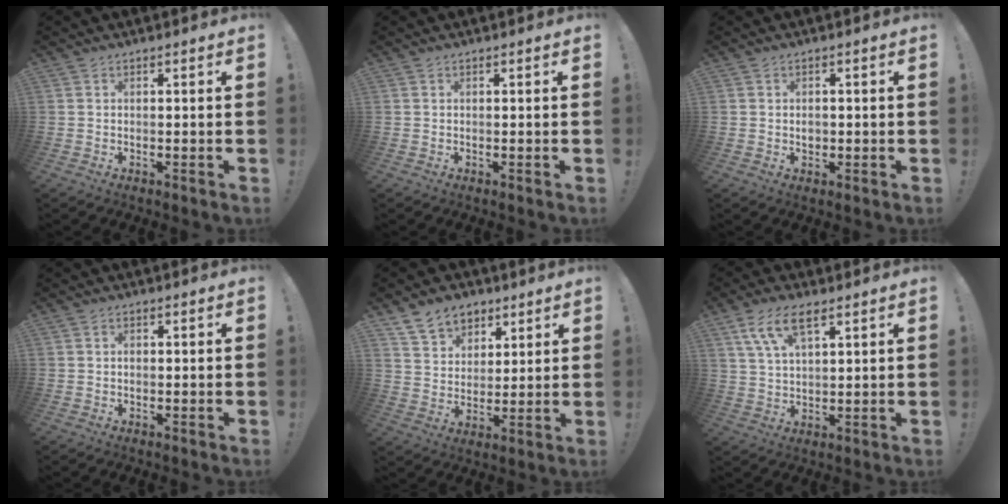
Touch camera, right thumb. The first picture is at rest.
{"total": 0.0}
{"total": 1.2, "force": [0.0, 1.1, 0.5], "torque": [0.004, -0.004, -0.003]}
{"total": 0.8, "force": [-0.2, 0.6, 0.5], "torque": [-0.018, 0.006, -0.002]}
{"total": 10.6, "force": [6.8, 7.6, 2.9], "torque": [-0.038, -0.043, 0.132]}
{"total": 9.9, "force": [5.4, 4.2, 7.1], "torque": [-0.141, -0.010, 0.102]}